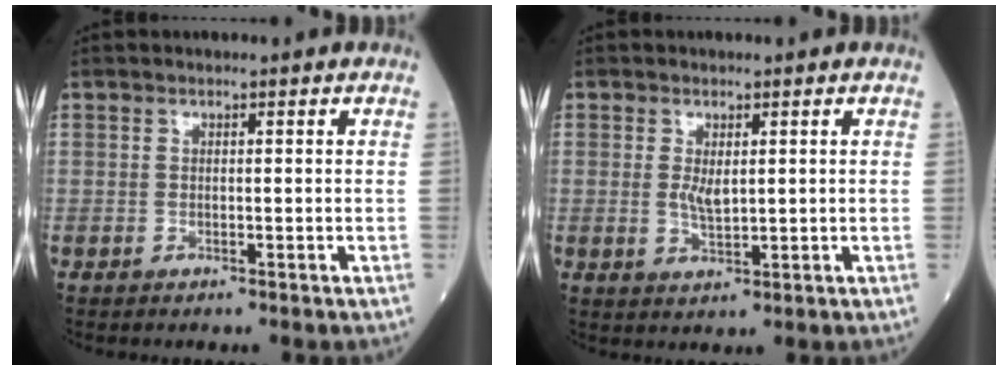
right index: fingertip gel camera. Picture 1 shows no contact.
{"total": 2.7, "force": [0.5, 0.5, 2.6], "torque": [-0.052, -0.008, 0.012]}